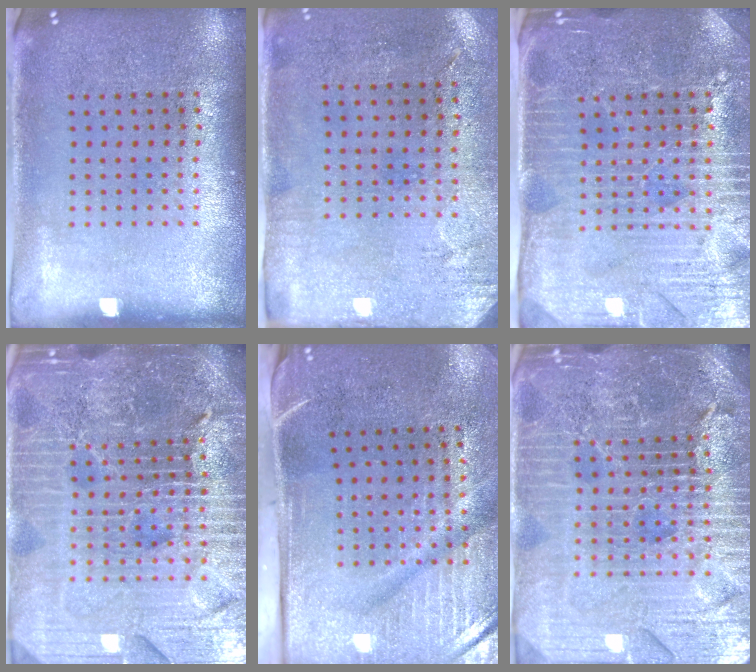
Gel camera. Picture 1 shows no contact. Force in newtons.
{"total": 2.9, "press": 2.4, "slide": 1.7}
{"total": 4.4, "press": 4.1, "slide": 1.8}
{"total": 6.6, "press": 5.8, "slide": 3.2}
{"total": 4.8, "press": 3.9, "slide": 2.8}
{"total": 5.8, "press": 5.2, "slide": 2.6}